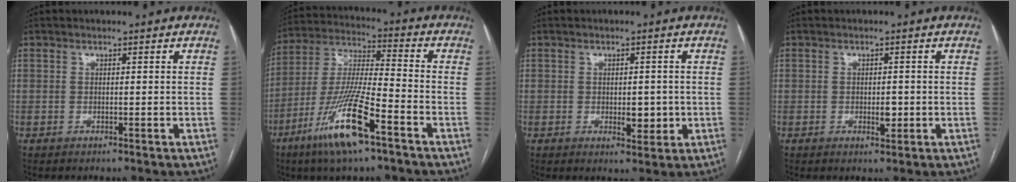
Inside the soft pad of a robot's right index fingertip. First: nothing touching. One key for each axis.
{"total": 14.9, "fx": -8.1, "fy": 1.5, "fz": 12.5, "tx": -0.255, "ty": -0.023, "tz": -0.151}
{"total": 3.5, "fx": -0.5, "fy": 1.8, "fz": 3.0, "tx": -0.039, "ty": -0.003, "tz": 0.000}
{"total": 2.0, "fx": -0.4, "fy": 1.0, "fz": 1.8, "tx": -0.027, "ty": -0.001, "tz": -0.001}